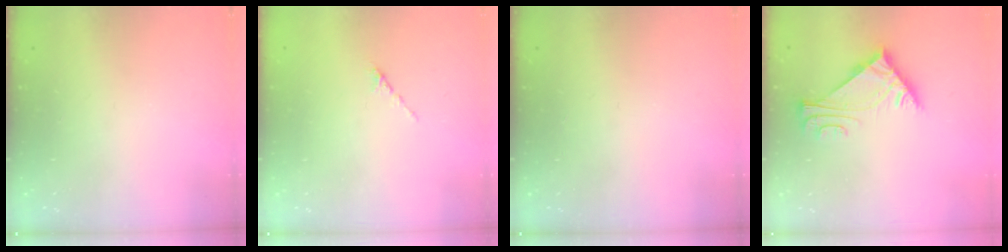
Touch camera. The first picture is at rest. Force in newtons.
{"total": 0.0}
{"total": 0.0}
{"total": 6.4, "press": 6.3, "slide": 0.9}